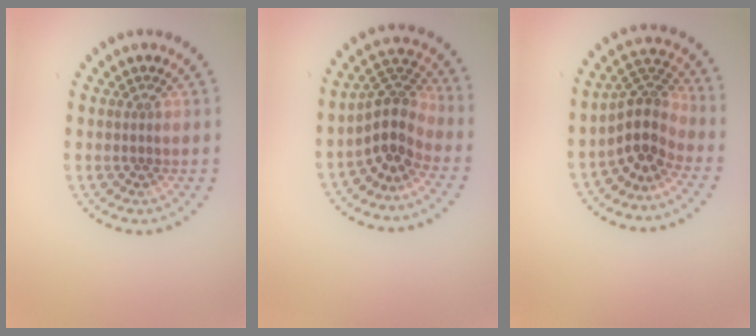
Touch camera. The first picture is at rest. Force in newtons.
{"total": 3.8, "press": 2.8, "slide": 2.6}
{"total": 3.7, "press": 2.6, "slide": 2.6}